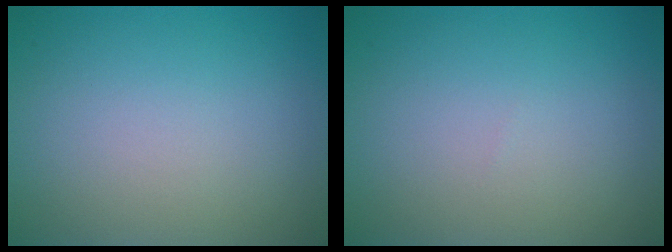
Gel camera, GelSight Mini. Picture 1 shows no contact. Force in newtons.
{"total": 0.0}